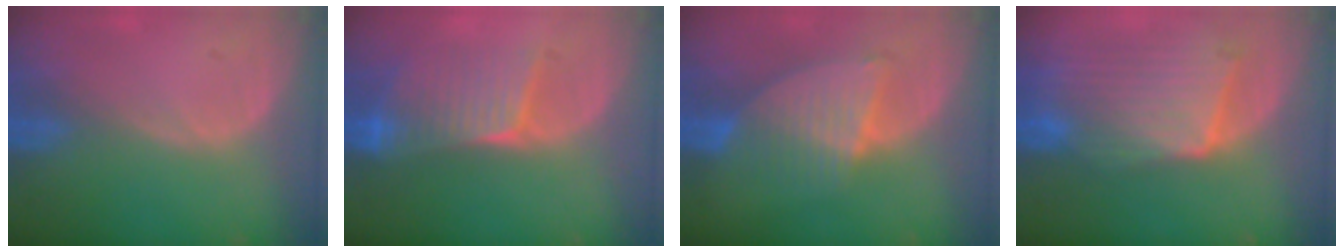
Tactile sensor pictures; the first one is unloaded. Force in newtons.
{"total": 6.8, "press": 6.8, "slide": 0.3}
{"total": 6.8, "press": 6.7, "slide": 1.2}
{"total": 10.3, "press": 9.0, "slide": 4.8}